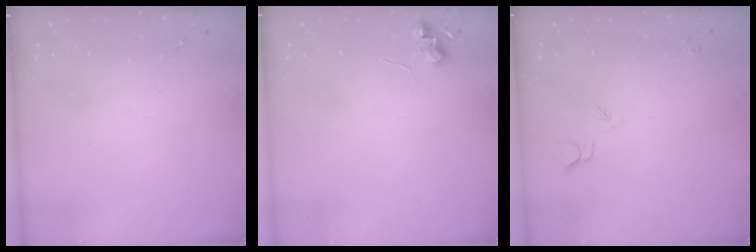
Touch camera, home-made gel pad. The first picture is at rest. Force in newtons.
{"total": 6.0, "press": 5.9, "slide": 0.7}
{"total": 3.9, "press": 3.9, "slide": 0.7}